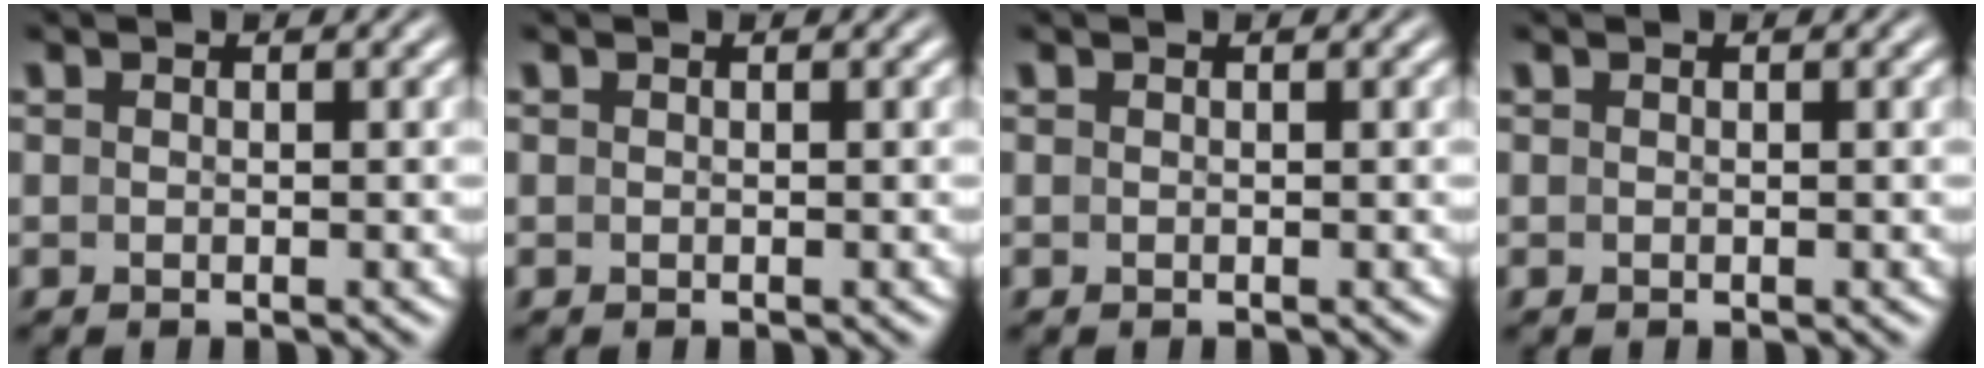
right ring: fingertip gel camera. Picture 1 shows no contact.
{"total": 0.0}
{"total": 0.0}
{"total": 0.0}